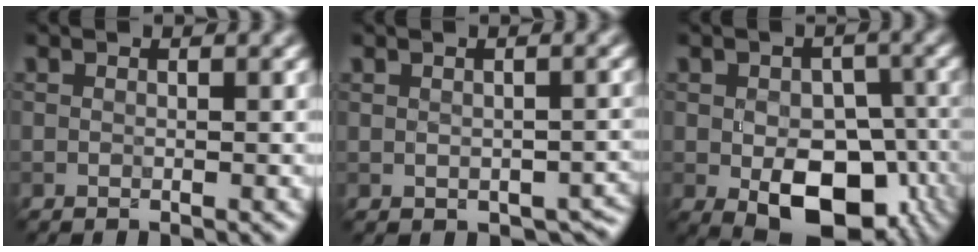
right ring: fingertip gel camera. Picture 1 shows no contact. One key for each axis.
{"total": 3.6, "fx": -0.8, "fy": 2.6, "fz": 2.3, "tx": -0.027, "ty": -0.017, "tz": 0.004}
{"total": 9.3, "fx": -2.9, "fy": 5.8, "fz": 6.7, "tx": -0.107, "ty": -0.020, "tz": -0.031}